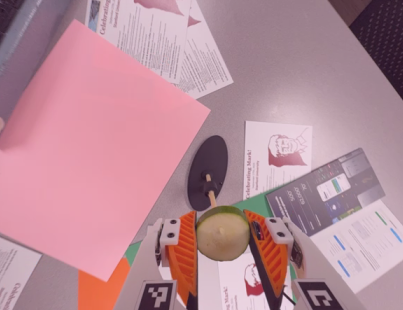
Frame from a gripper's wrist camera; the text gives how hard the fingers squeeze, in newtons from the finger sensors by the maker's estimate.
{"total": 11.6, "left": 11.5, "right": 11.7}